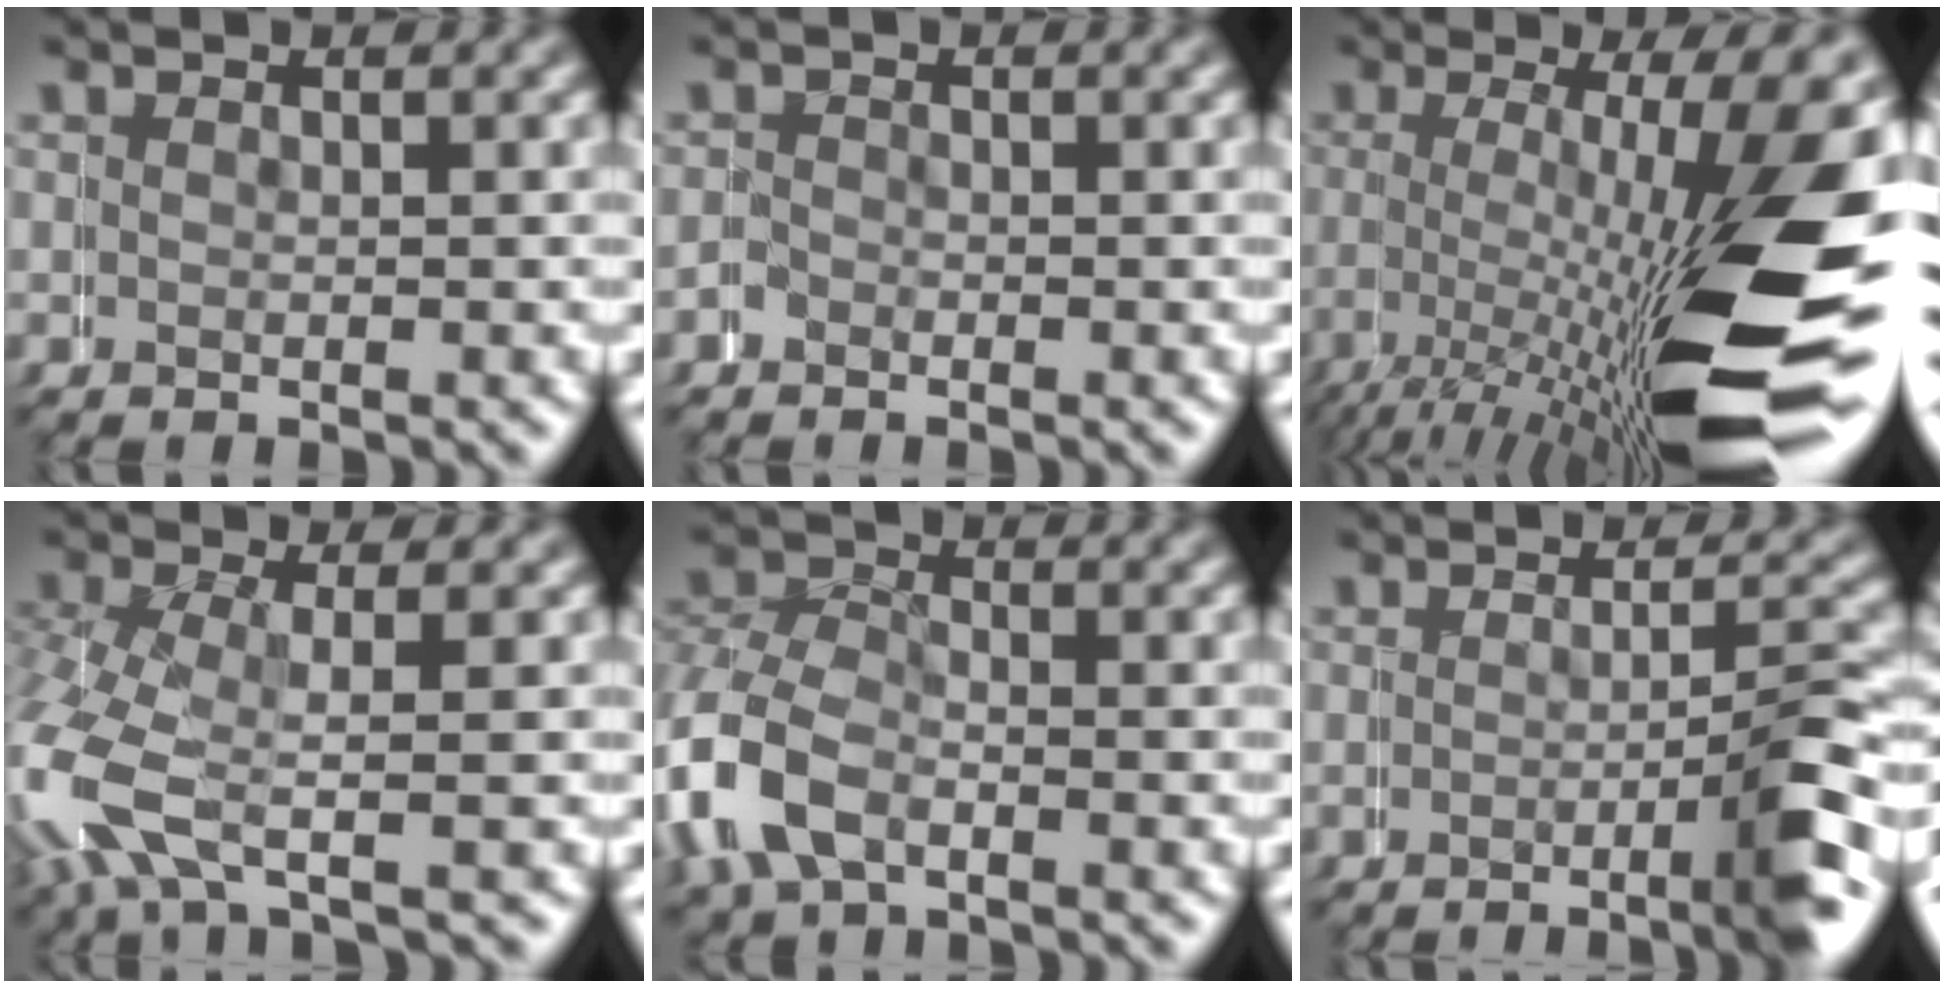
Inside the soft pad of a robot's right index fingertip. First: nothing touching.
{"total": 1.0, "force": [-0.8, 0.6, -0.1], "torque": [-0.001, 0.001, -0.017]}
{"total": 16.2, "force": [-2.5, 5.6, 15.0], "torque": [-0.227, -0.019, -0.018]}
{"total": 5.2, "force": [-1.2, 2.9, 4.2], "torque": [-0.126, -0.018, -0.012]}
{"total": 6.7, "force": [-2.1, 5.3, 3.4], "torque": [-0.116, -0.016, -0.032]}
{"total": 5.7, "force": [-2.5, 1.3, 5.0], "torque": [-0.058, 0.007, -0.043]}